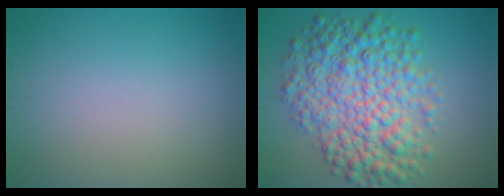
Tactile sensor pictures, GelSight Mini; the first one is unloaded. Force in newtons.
{"total": 8.5, "press": 8.5, "slide": 0.0}